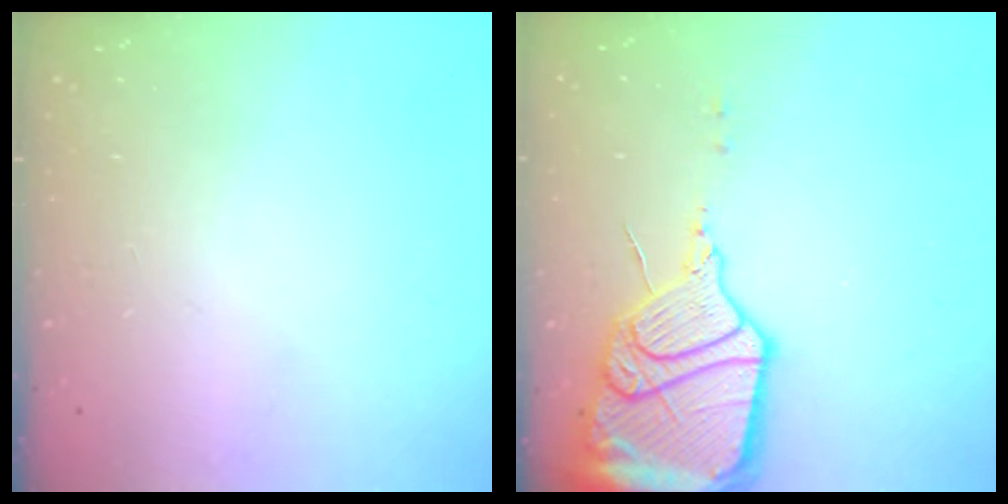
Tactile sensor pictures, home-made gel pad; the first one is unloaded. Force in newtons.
{"total": 19.2, "press": 18.4, "slide": 5.2}